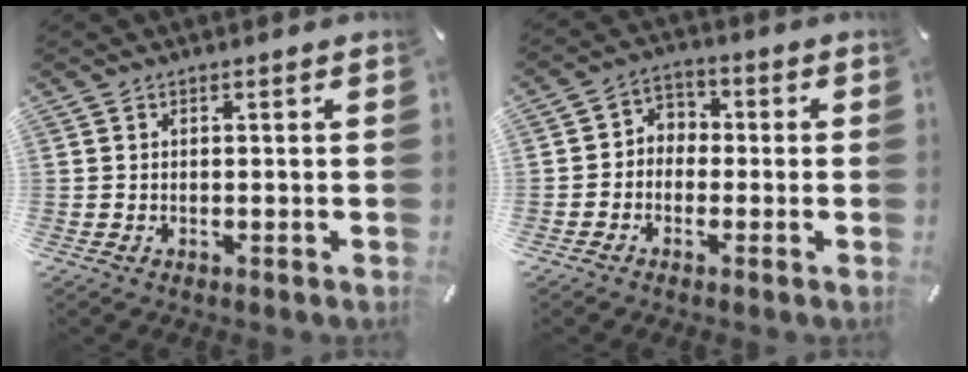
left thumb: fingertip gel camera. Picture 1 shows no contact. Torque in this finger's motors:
{"motor_torque": [-0.18, 0.05, -0.03, 0.12, -0.03]}